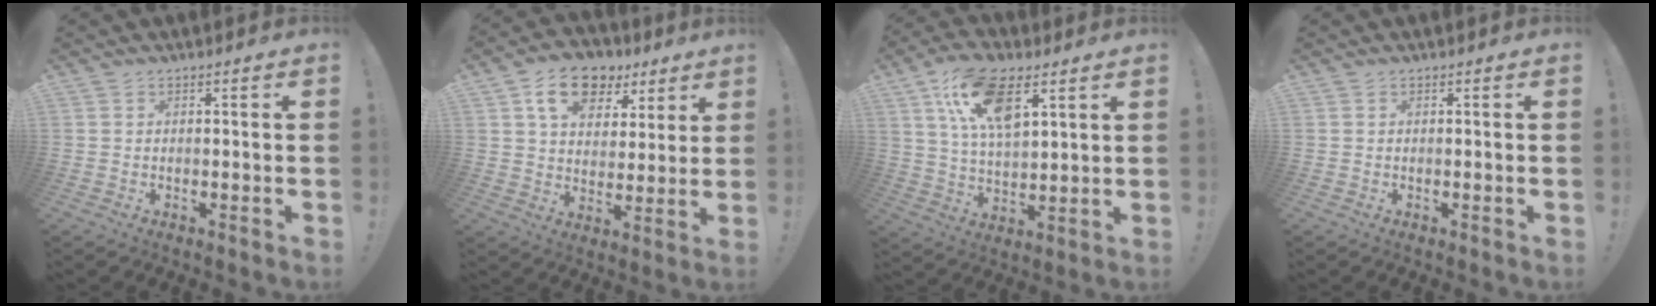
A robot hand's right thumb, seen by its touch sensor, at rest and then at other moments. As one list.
[{"total": 13.1, "force": [7.1, 8.9, 6.5], "torque": [-0.102, -0.024, 0.132]}, {"total": 15.1, "force": [7.5, 7.0, 11.0], "torque": [-0.203, -0.010, 0.137]}, {"total": 0.0}]